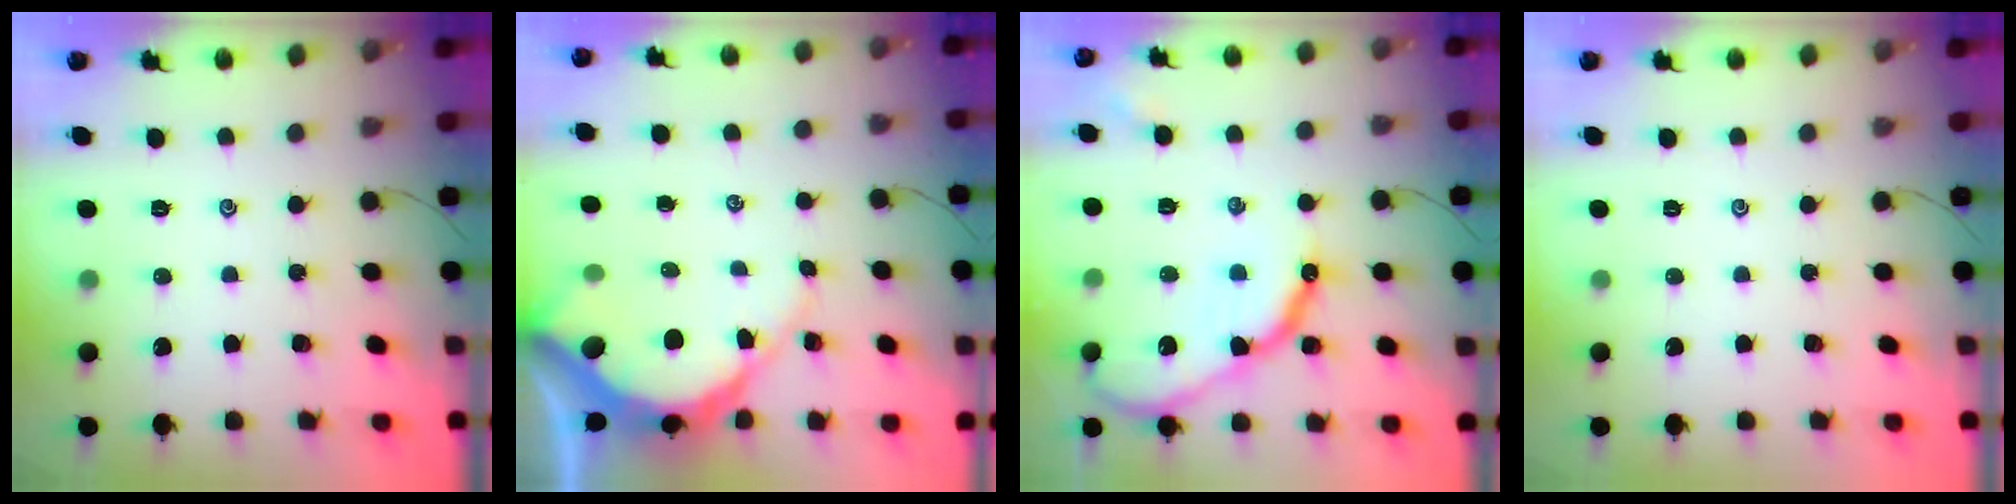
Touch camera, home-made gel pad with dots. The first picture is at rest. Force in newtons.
{"total": 10.8, "press": 10.7, "slide": 1.1}
{"total": 14.1, "press": 14.1, "slide": 1.0}
{"total": 0.0}